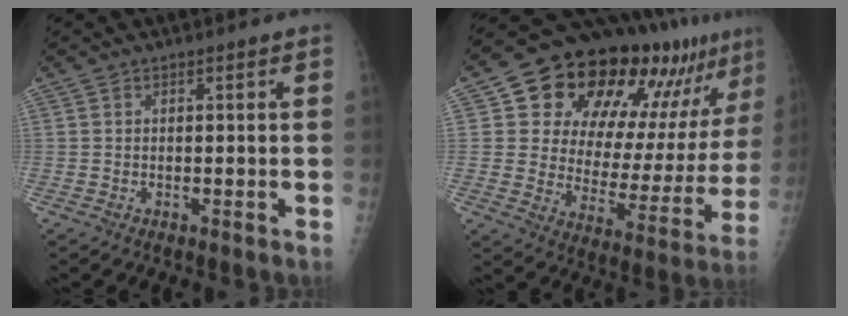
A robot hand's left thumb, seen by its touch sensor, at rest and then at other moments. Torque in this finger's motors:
{"motor_torque": [0.74, 0.97, 1.08, -1.68, 0.16]}